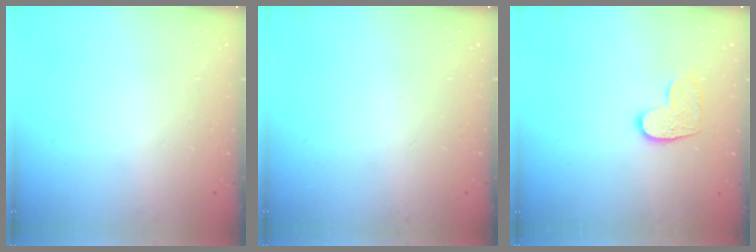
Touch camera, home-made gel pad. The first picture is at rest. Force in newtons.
{"total": 0.0}
{"total": 8.4, "press": 8.4, "slide": 0.4}